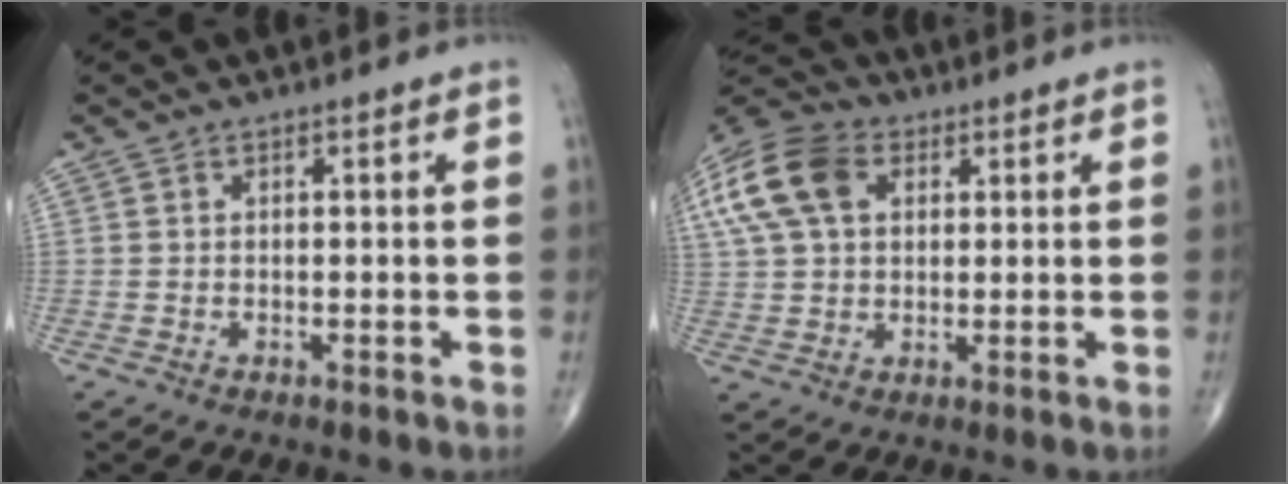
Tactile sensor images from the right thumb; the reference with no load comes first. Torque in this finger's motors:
{"motor_torque": [0.04, 0.75, 0.99, 0.39, 0.36]}